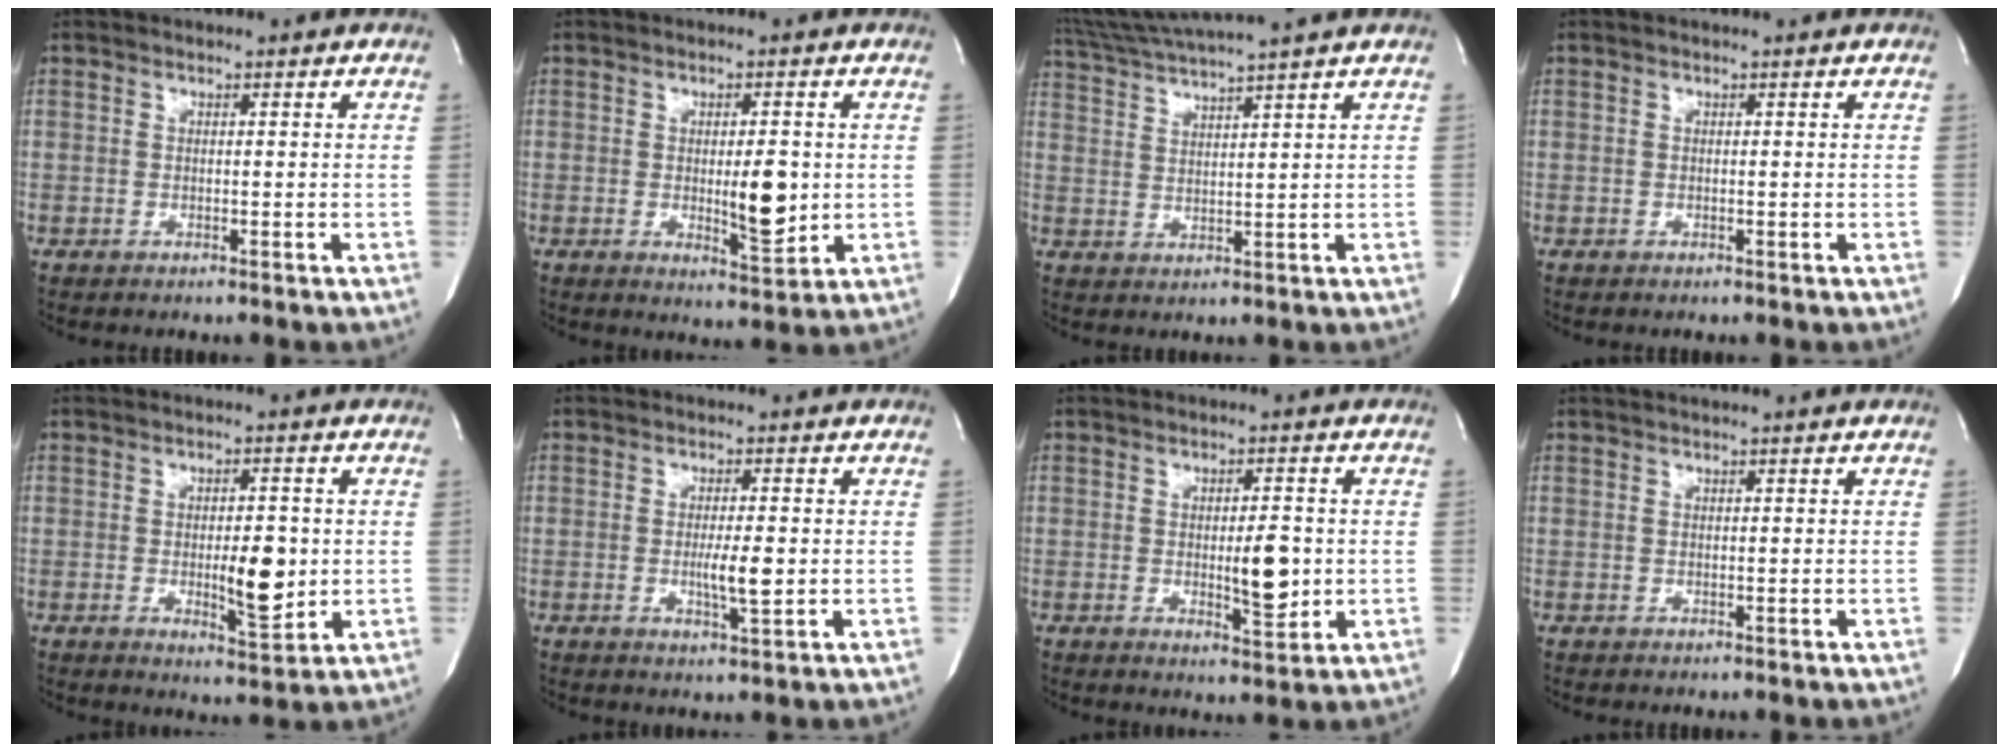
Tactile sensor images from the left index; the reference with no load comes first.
{"total": 5.8, "force": [-0.2, 1.5, 5.6], "torque": [-0.084, -0.013, 0.001]}
{"total": 9.9, "force": [8.6, -1.9, 4.7], "torque": [-0.089, 0.013, 0.145]}
{"total": 0.0}
{"total": 6.3, "force": [-0.5, 1.9, 5.9], "torque": [-0.089, -0.012, -0.003]}
{"total": 3.7, "force": [-0.4, 0.4, 3.7], "torque": [-0.067, -0.009, -0.004]}
{"total": 5.3, "force": [-0.4, 1.4, 5.1], "torque": [-0.078, -0.010, -0.002]}
{"total": 2.7, "force": [2.4, -0.3, 1.0], "torque": [-0.013, 0.020, 0.034]}